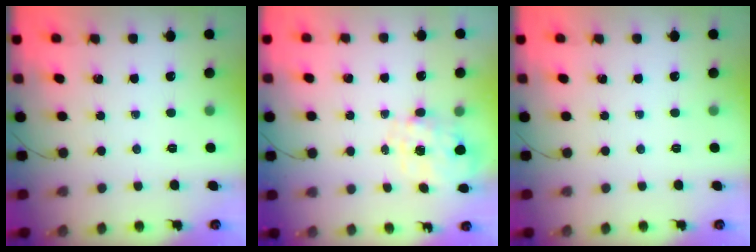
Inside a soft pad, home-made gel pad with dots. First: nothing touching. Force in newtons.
{"total": 7.0, "press": 6.9, "slide": 0.9}
{"total": 0.0}